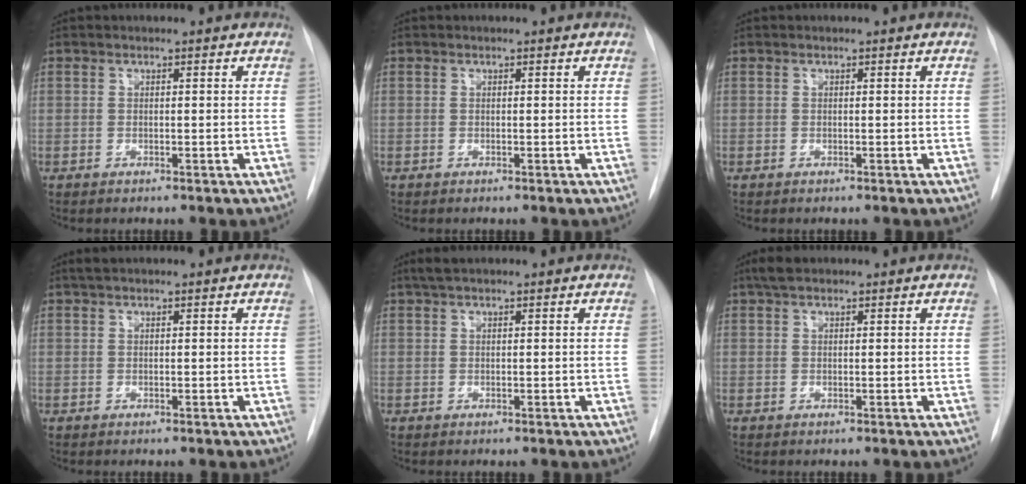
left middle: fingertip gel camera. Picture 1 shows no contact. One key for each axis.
{"total": 0.0}
{"total": 0.0}
{"total": 1.2, "fx": 0.9, "fy": 0.1, "fz": 0.7, "tx": -0.018, "ty": 0.016, "tz": 0.018}
{"total": 2.0, "fx": 1.5, "fy": 0.3, "fz": 1.3, "tx": -0.028, "ty": 0.018, "tz": 0.027}
{"total": 2.3, "fx": 1.7, "fy": 0.9, "fz": 1.4, "tx": -0.028, "ty": 0.017, "tz": 0.031}